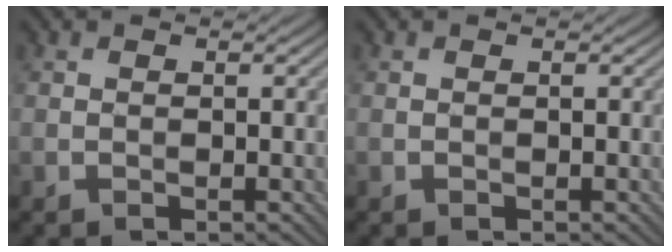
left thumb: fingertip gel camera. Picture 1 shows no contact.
{"total": 0.0}